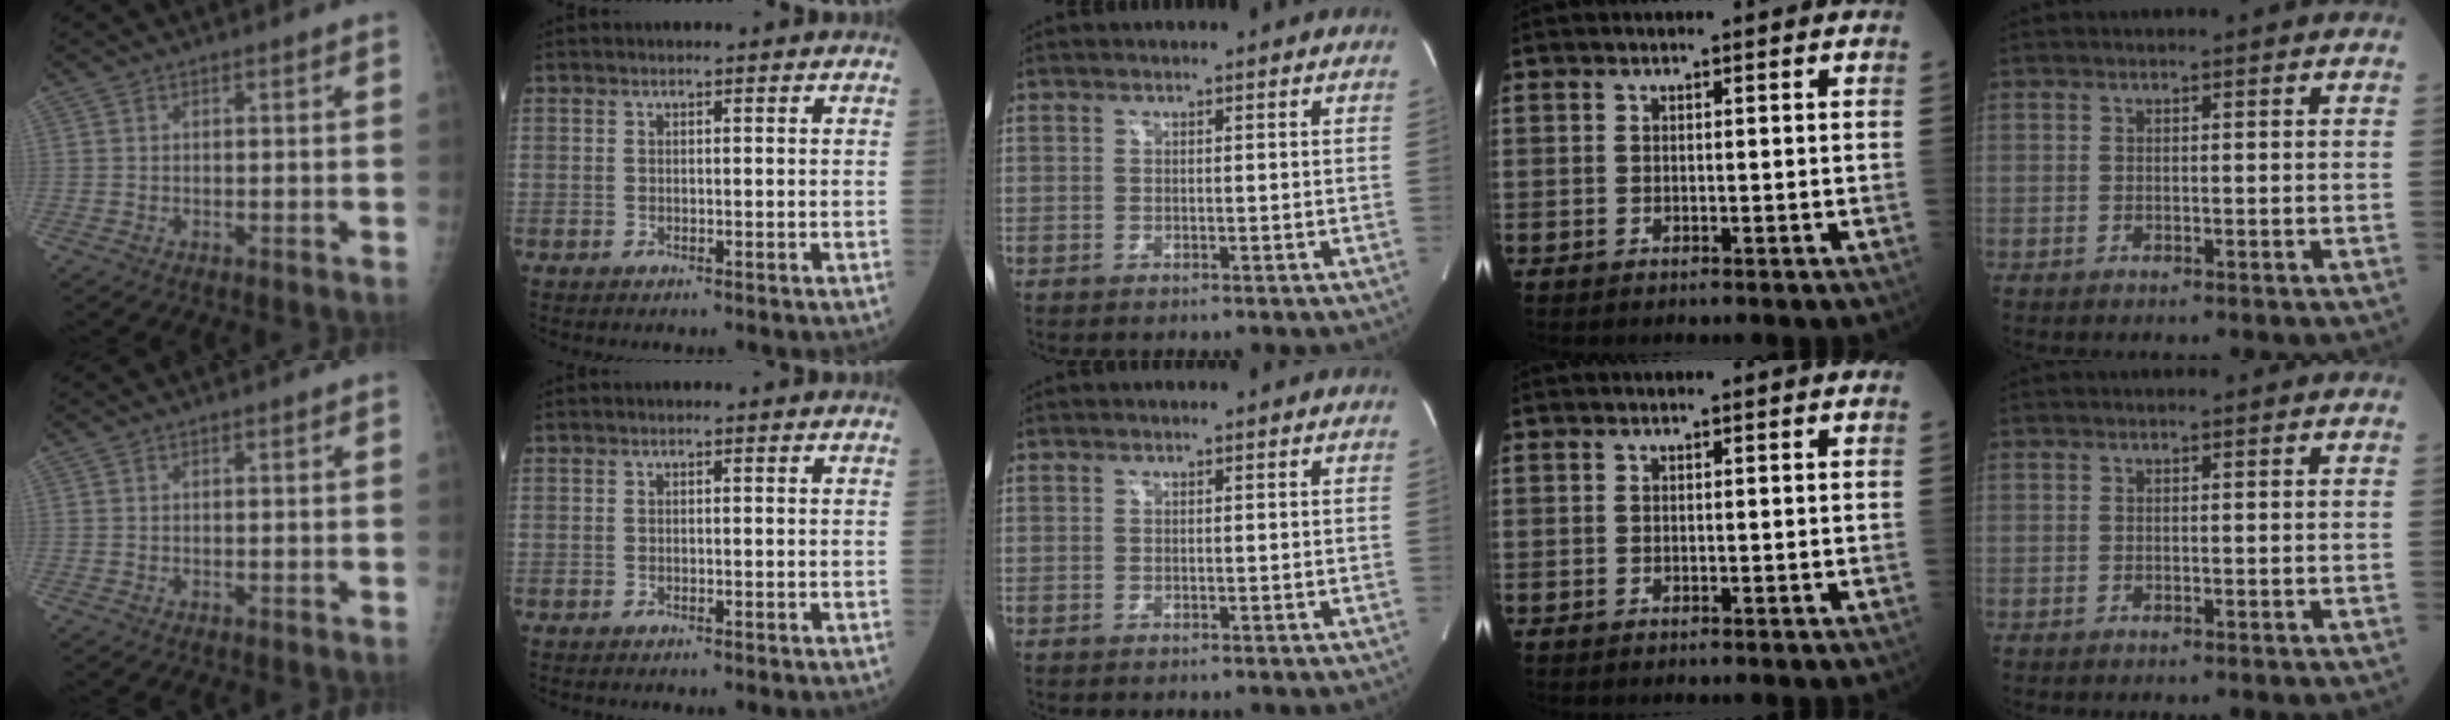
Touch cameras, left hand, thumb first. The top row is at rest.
{}